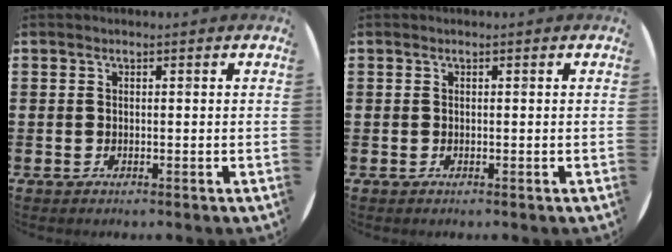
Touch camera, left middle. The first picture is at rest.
{"total": 0.0}